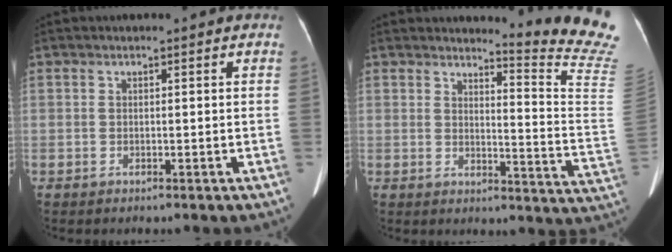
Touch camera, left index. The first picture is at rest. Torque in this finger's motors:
{"motor_torque": [-0.51, -1.63, -0.01, 0.02]}